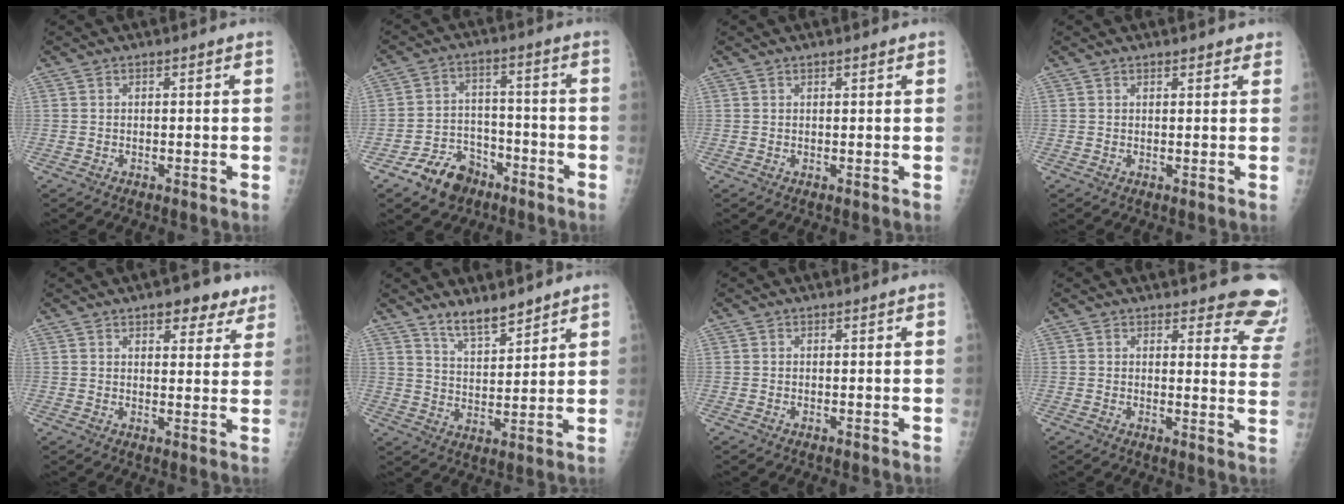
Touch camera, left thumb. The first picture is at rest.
{"total": 8.9, "force": [-5.8, 6.1, 3.0], "torque": [-0.020, 0.048, -0.098]}
{"total": 1.0, "force": [0.7, 0.2, 0.6], "torque": [-0.009, -0.001, 0.010]}
{"total": 2.1, "force": [1.7, 0.8, 0.9], "torque": [0.001, -0.003, 0.018]}
{"total": 7.3, "force": [4.8, 3.4, 4.3], "torque": [-0.023, -0.020, 0.060]}
{"total": 7.1, "force": [6.0, 1.9, 3.3], "torque": [-0.044, -0.046, 0.112]}
{"total": 0.0}
{"total": 10.4, "force": [9.8, 2.6, 2.3], "torque": [0.018, -0.083, 0.078]}